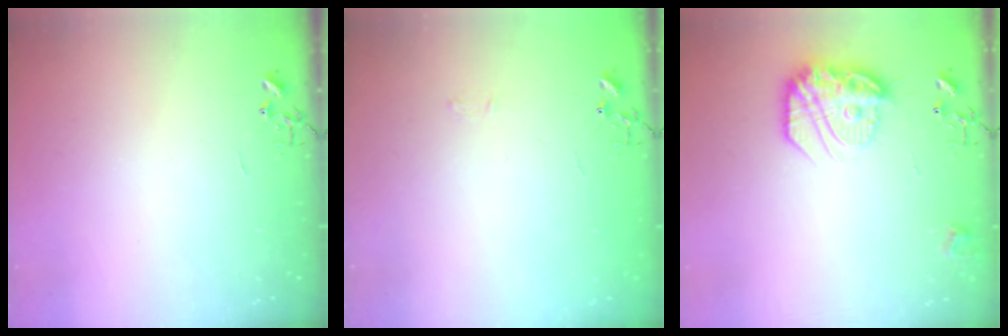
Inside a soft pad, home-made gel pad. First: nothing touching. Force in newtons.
{"total": 3.9, "press": 3.9, "slide": 0.5}
{"total": 18.0, "press": 18.0, "slide": 1.3}